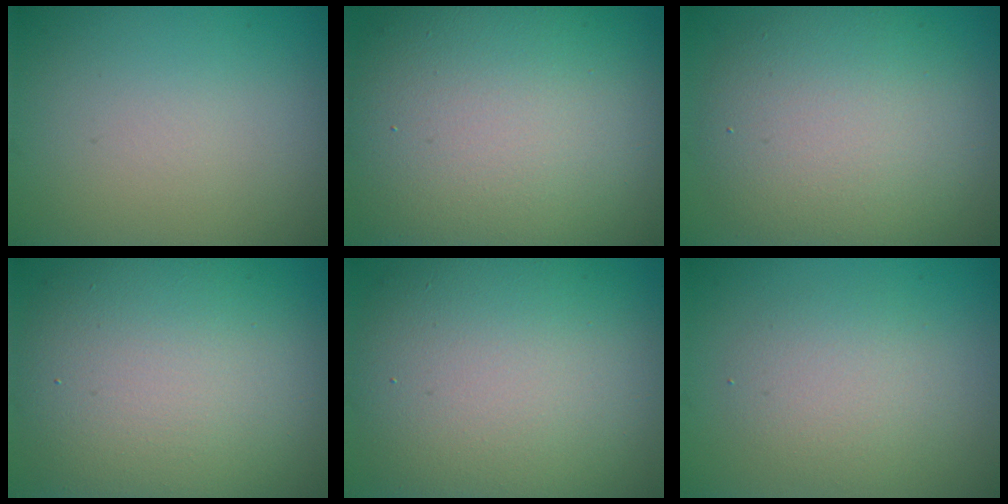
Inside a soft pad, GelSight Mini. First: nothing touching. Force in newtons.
{"total": 14.9, "press": 14.9, "slide": 1.1}
{"total": 7.8, "press": 7.8, "slide": 0.3}
{"total": 11.1, "press": 11.1, "slide": 0.5}
{"total": 11.6, "press": 11.5, "slide": 1.0}
{"total": 2.9, "press": 2.9, "slide": 0.2}